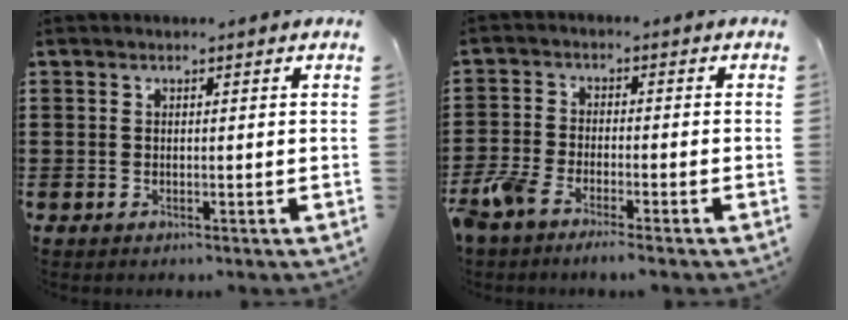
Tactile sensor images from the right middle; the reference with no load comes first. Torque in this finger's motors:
{"motor_torque": [1.14, -0.99, 0.41, 0.16]}